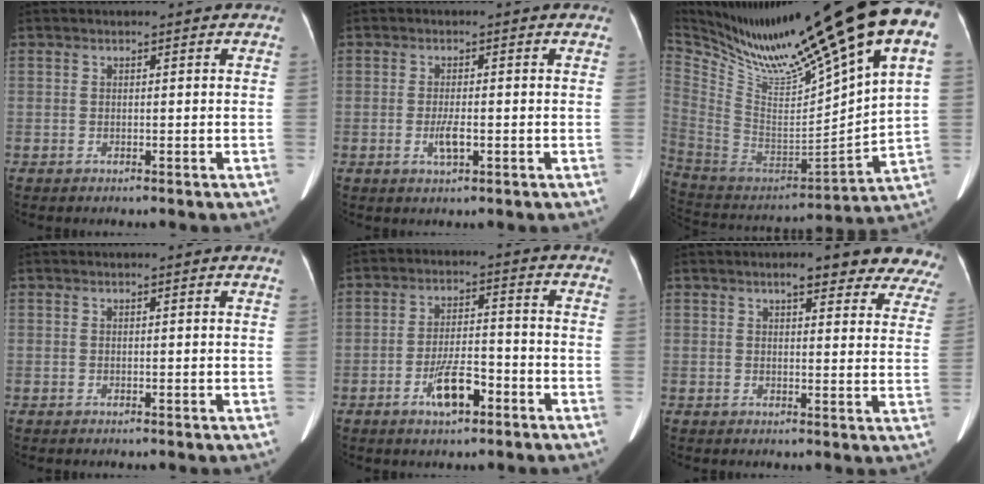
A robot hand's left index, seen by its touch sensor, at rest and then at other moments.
{"total": 2.6, "force": [-0.8, 0.6, 2.5], "torque": [-0.050, -0.003, -0.012]}
{"total": 26.9, "force": [19.0, 1.0, 19.0], "torque": [-0.327, -0.024, 0.327]}
{"total": 0.0}
{"total": 6.6, "force": [-3.5, 2.0, 5.2], "torque": [-0.102, 0.003, -0.059]}
{"total": 12.2, "force": [10.8, 2.7, 4.9], "torque": [-0.021, -0.007, 0.100]}